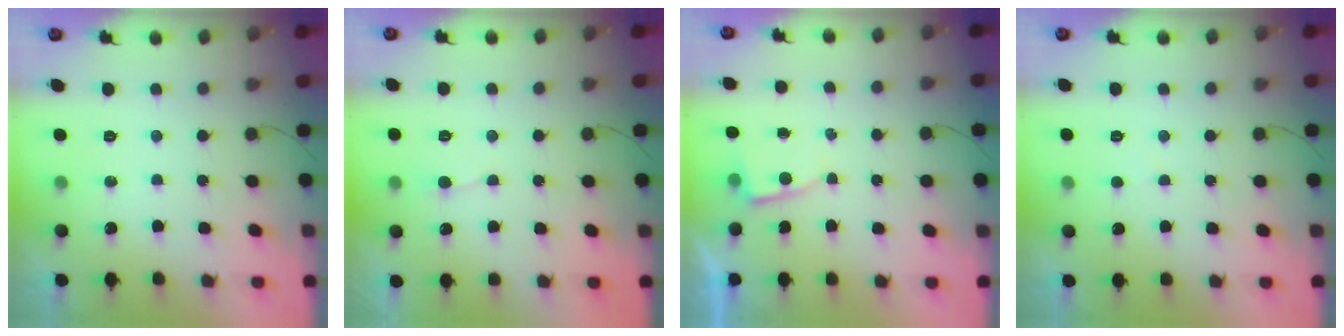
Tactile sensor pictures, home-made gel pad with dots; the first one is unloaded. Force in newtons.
{"total": 3.0, "press": 3.0, "slide": 0.4}
{"total": 2.8, "press": 2.8, "slide": 0.2}
{"total": 2.0, "press": 2.0, "slide": 0.3}